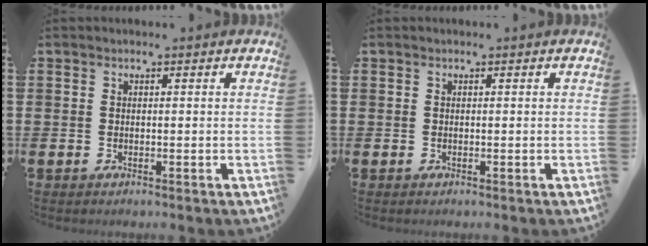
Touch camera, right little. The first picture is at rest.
{"total": 0.0}